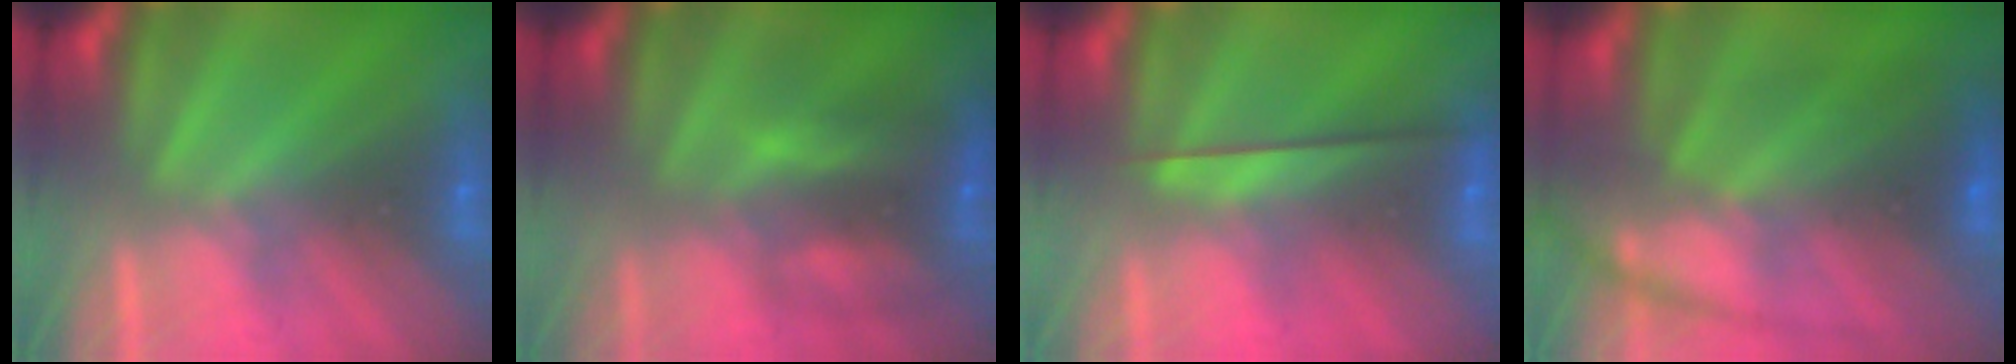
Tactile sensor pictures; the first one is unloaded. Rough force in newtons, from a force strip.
{"total": 8.6}
{"total": 2.4}
{"total": 5.6}